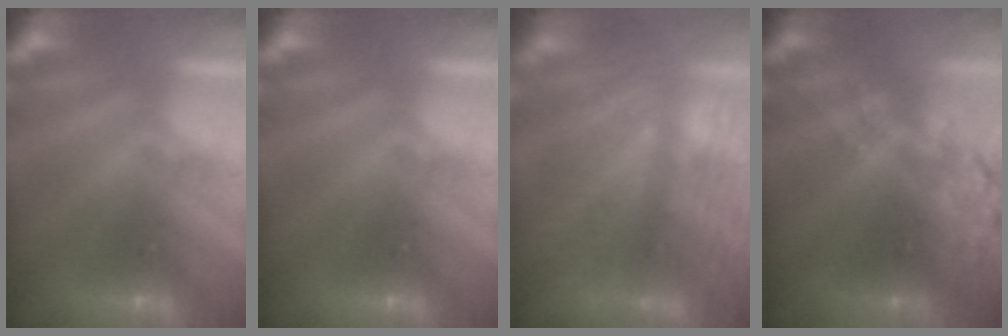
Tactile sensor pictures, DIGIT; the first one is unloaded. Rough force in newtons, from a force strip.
{"total": 0.0}
{"total": 8.7}
{"total": 9.3}